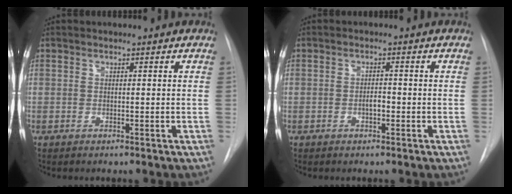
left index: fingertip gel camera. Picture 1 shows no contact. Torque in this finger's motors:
{"motor_torque": [0.57, 0.28, 0.06, 0.02]}